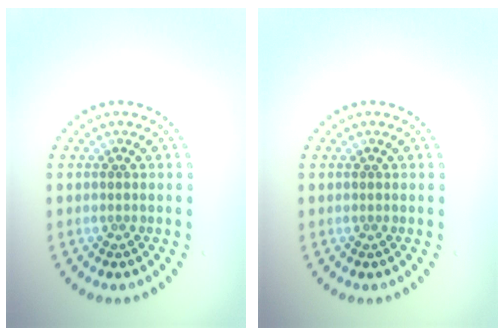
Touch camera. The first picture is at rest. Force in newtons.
{"total": 0.0}